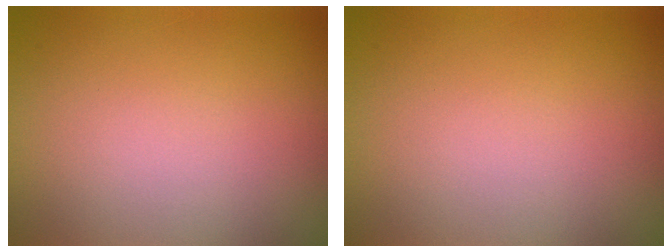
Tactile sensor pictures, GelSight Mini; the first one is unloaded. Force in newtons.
{"total": 0.0}